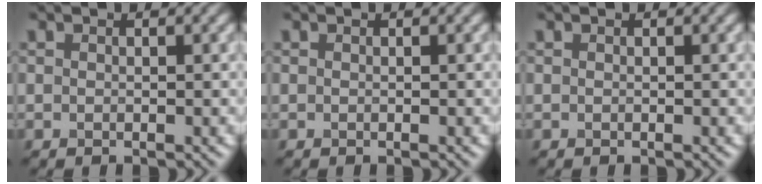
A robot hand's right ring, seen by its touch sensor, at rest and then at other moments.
{"total": 0.0}
{"total": 0.0}